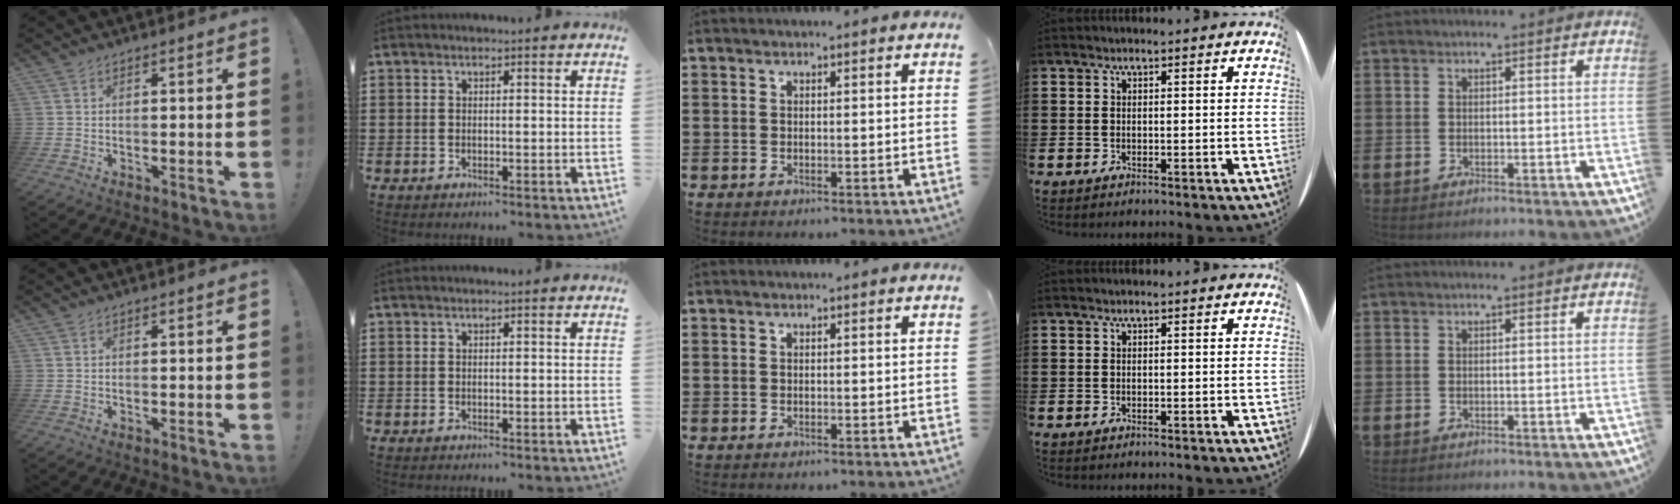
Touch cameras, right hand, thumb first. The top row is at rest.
{}